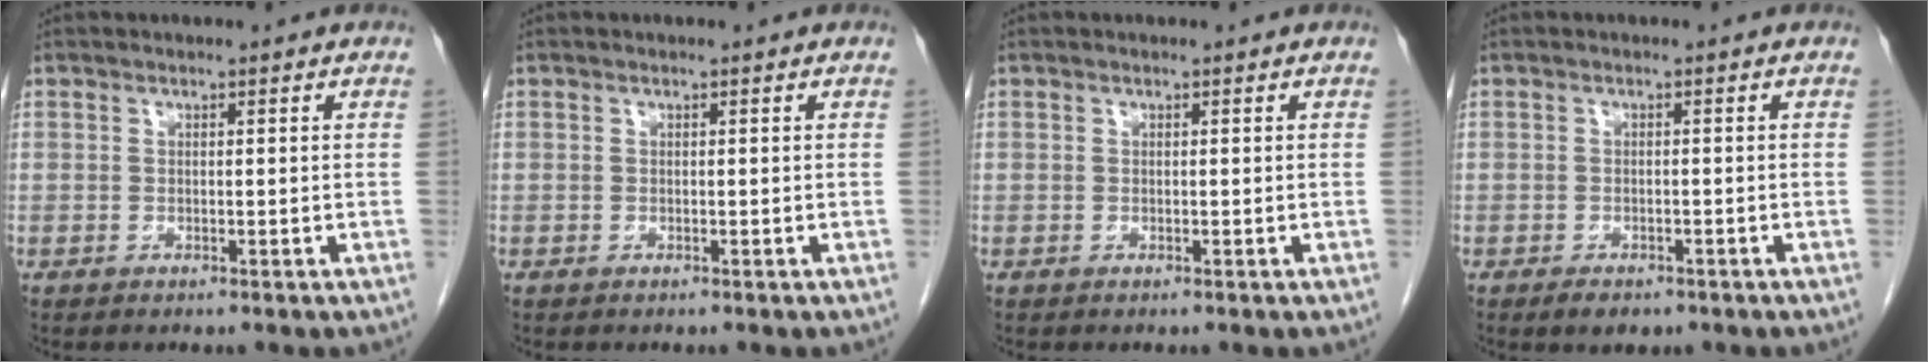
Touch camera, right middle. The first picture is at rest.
{"total": 0.0}
{"total": 0.0}
{"total": 2.7, "force": [-1.8, 1.4, 1.4], "torque": [-0.021, -0.001, -0.020]}